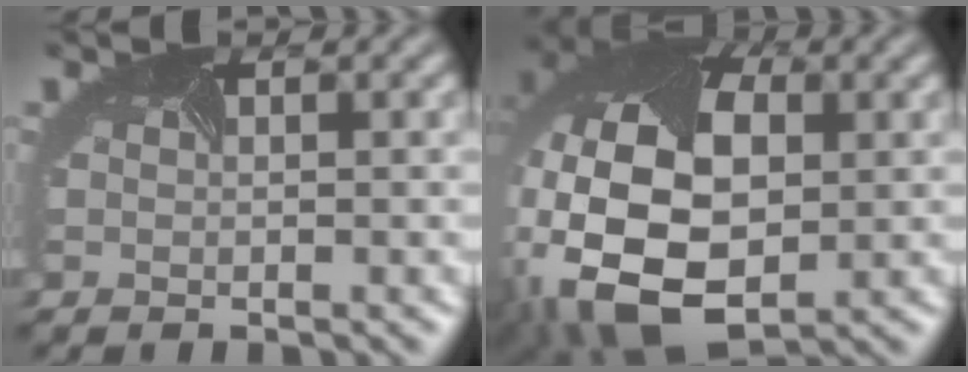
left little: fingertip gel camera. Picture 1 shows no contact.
{"total": 18.4, "force": [-1.3, 12.6, 13.3], "torque": [-0.254, -0.025, -0.025]}